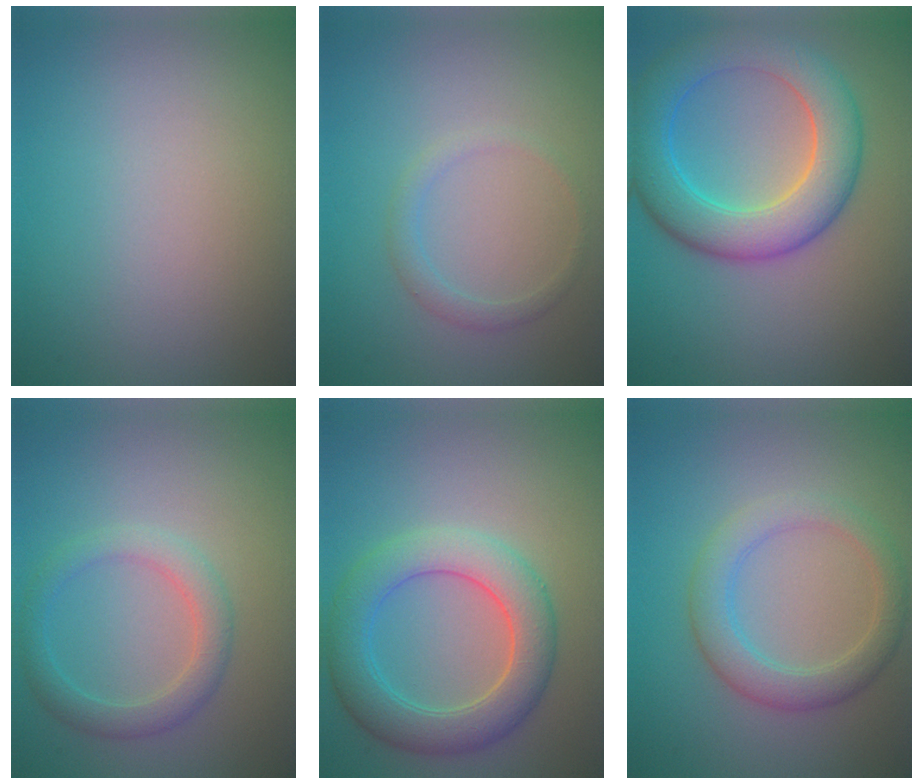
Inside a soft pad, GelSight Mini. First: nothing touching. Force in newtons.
{"total": 1.4, "press": 1.4, "slide": 0.1}
{"total": 7.6, "press": 7.6, "slide": 0.3}
{"total": 2.9, "press": 2.9, "slide": 0.1}
{"total": 5.8, "press": 5.8, "slide": 0.5}
{"total": 3.8, "press": 3.8, "slide": 0.1}